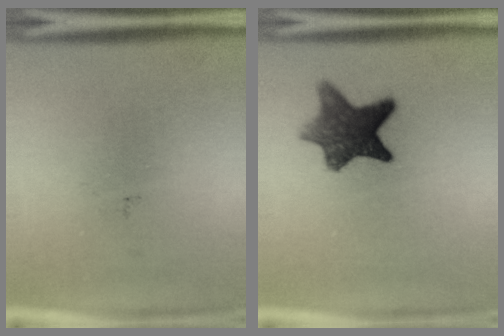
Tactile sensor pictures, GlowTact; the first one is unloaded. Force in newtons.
{"total": 9.2}